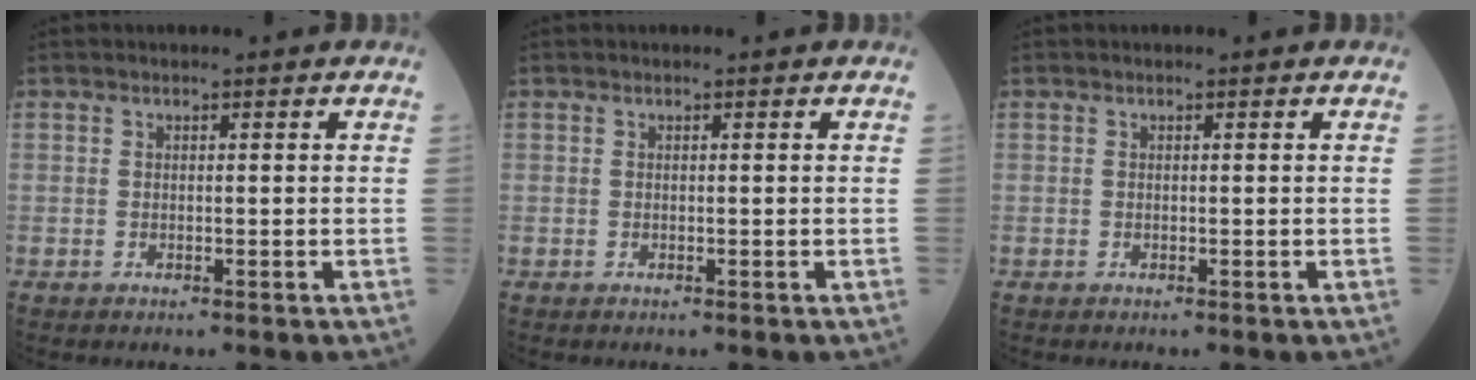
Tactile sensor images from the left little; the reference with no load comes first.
{"total": 0.0}
{"total": 0.0}